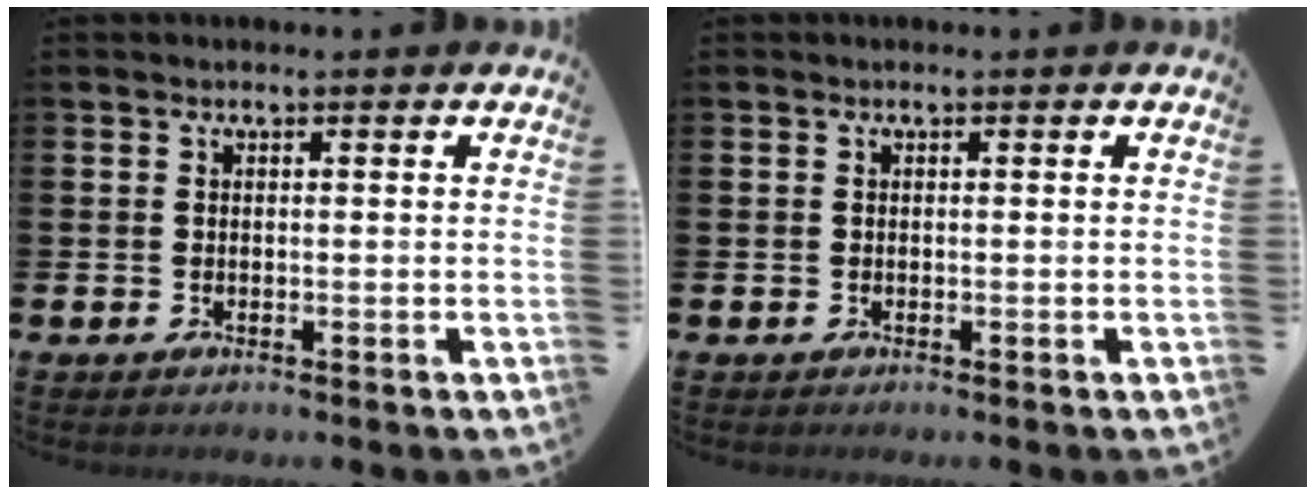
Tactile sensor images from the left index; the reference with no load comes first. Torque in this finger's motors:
{"motor_torque": [0.08, 0.14, -0.03, 0.00]}